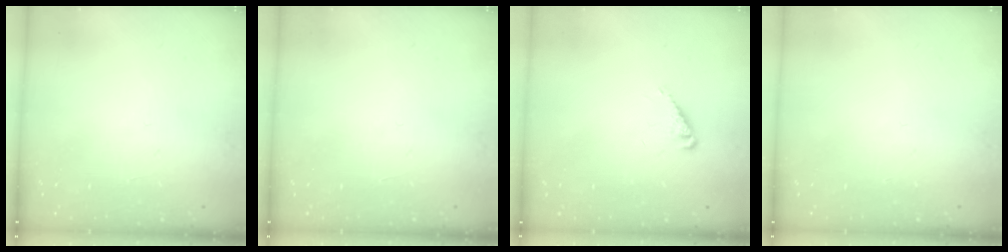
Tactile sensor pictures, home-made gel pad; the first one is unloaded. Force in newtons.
{"total": 0.0}
{"total": 1.7, "press": 1.7, "slide": 0.4}
{"total": 0.0}